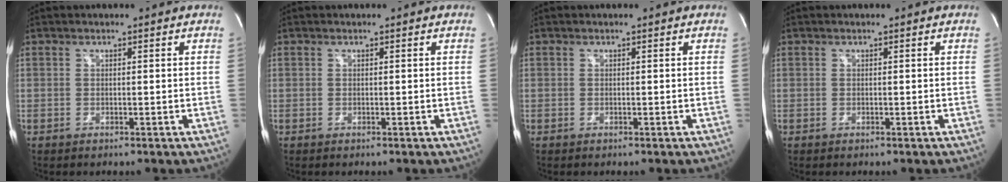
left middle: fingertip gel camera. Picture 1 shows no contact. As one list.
[{"total": 0.0}, {"total": 0.0}, {"total": 0.0}]